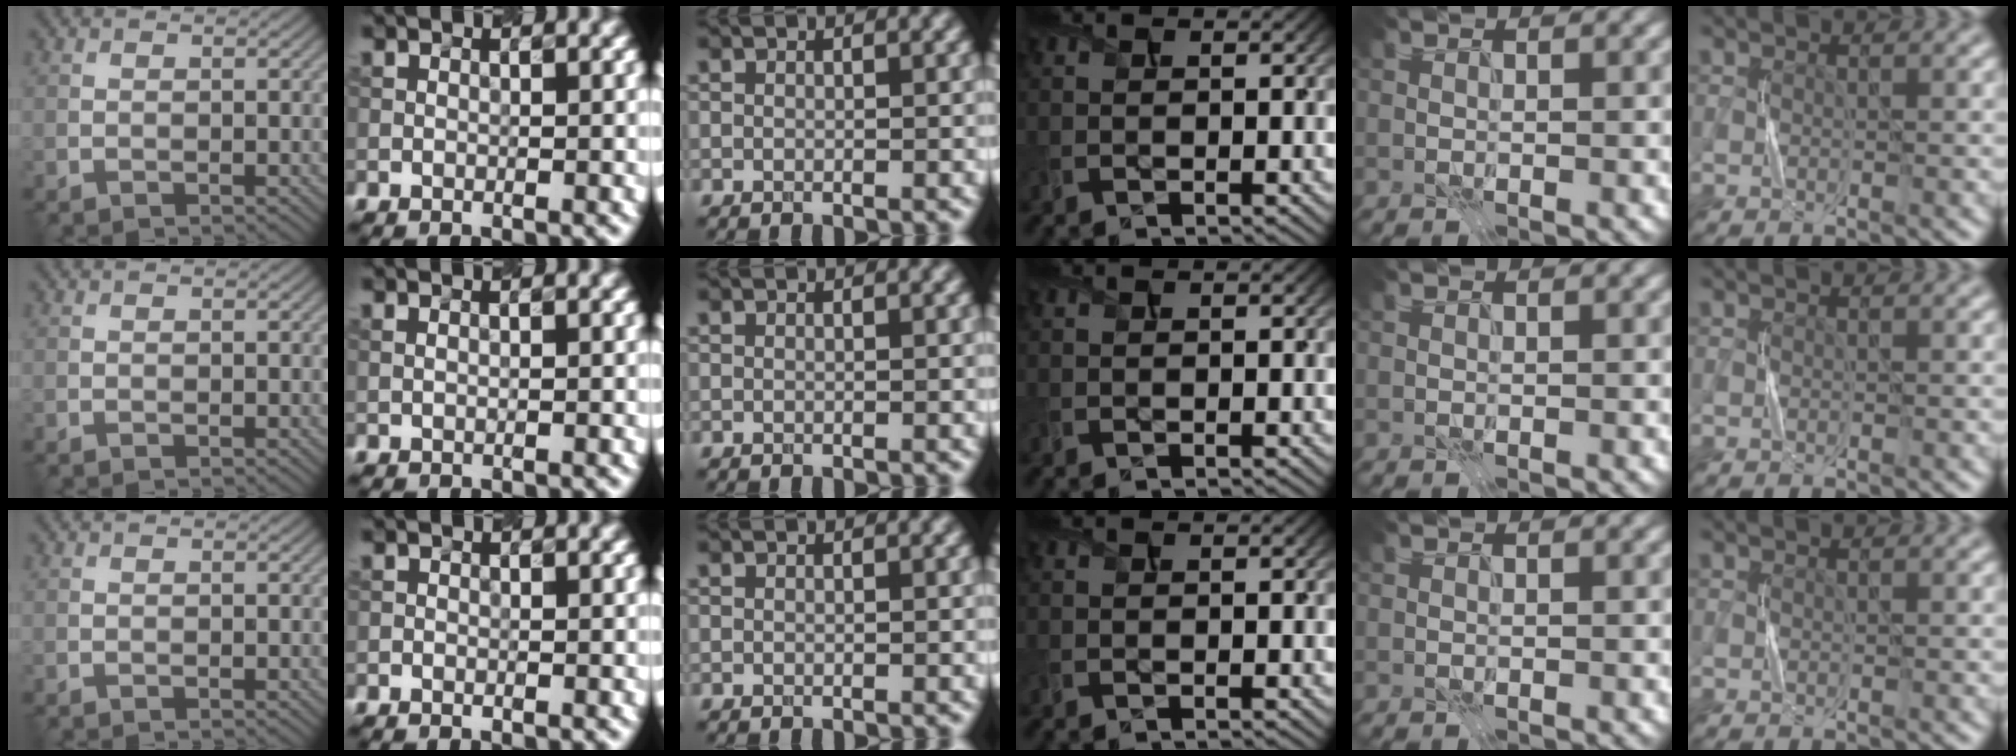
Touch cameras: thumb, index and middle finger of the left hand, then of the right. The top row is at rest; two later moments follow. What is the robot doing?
{"motion": "press", "object": "sticky note"}